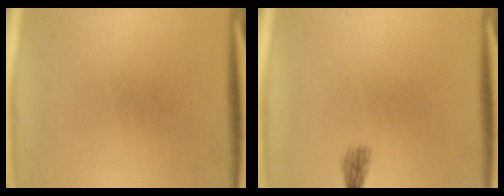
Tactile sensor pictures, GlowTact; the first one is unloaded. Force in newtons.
{"total": 1.4}